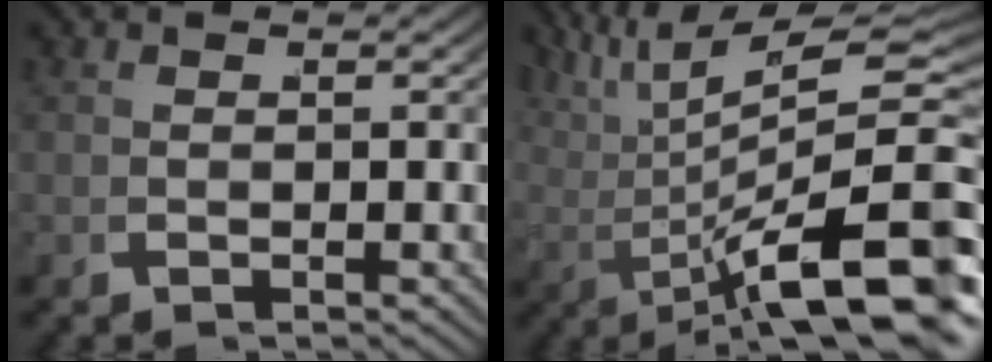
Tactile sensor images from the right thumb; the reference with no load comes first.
{"total": 13.1, "force": [1.1, 6.4, 11.4], "torque": [-0.183, -0.027, 0.038]}